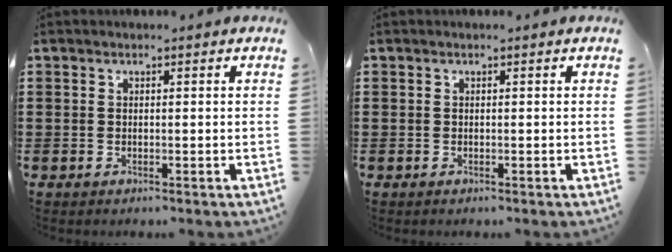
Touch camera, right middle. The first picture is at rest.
{"total": 0.0}